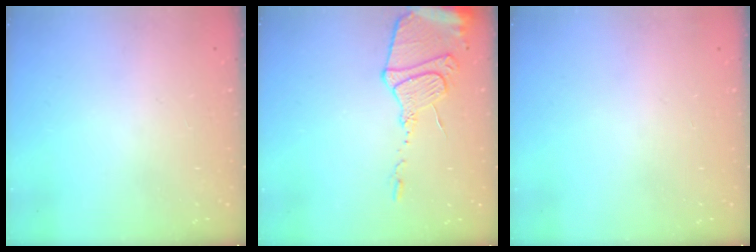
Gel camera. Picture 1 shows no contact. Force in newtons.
{"total": 14.1, "press": 14.0, "slide": 1.3}
{"total": 8.9, "press": 3.1, "slide": 8.3}